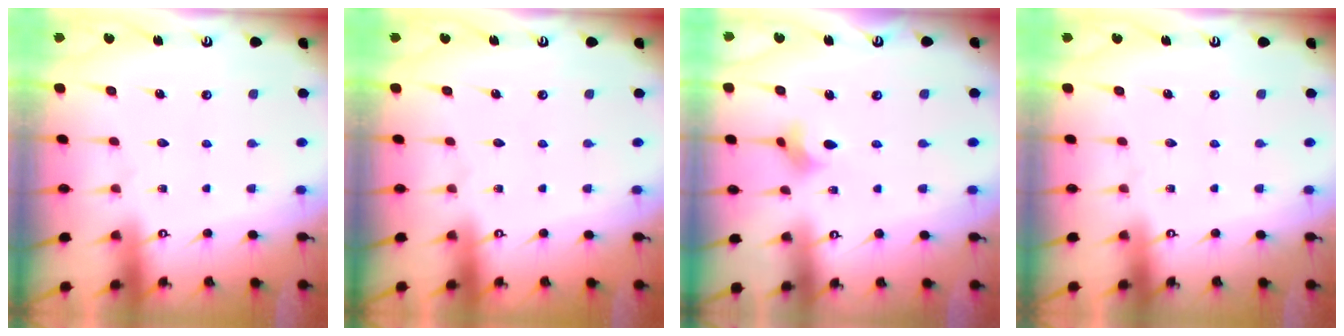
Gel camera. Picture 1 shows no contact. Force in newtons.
{"total": 0.0}
{"total": 2.6, "press": 2.5, "slide": 0.6}
{"total": 0.0}